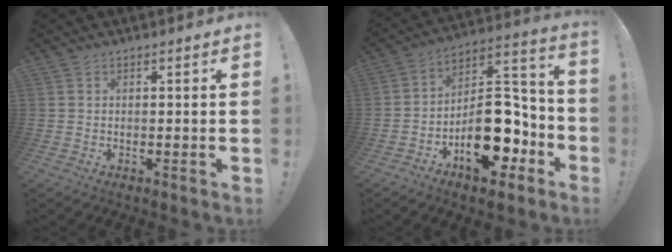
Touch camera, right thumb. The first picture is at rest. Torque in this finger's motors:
{"motor_torque": [3.34, 1.67, 0.62, -0.61, 0.52]}